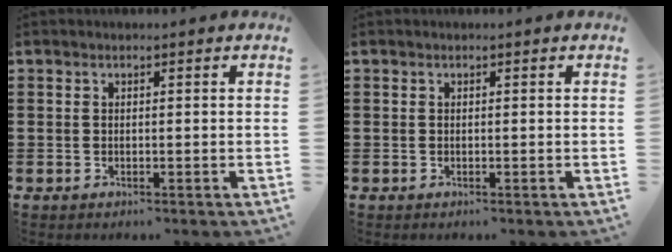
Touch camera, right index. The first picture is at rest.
{"total": 0.0}